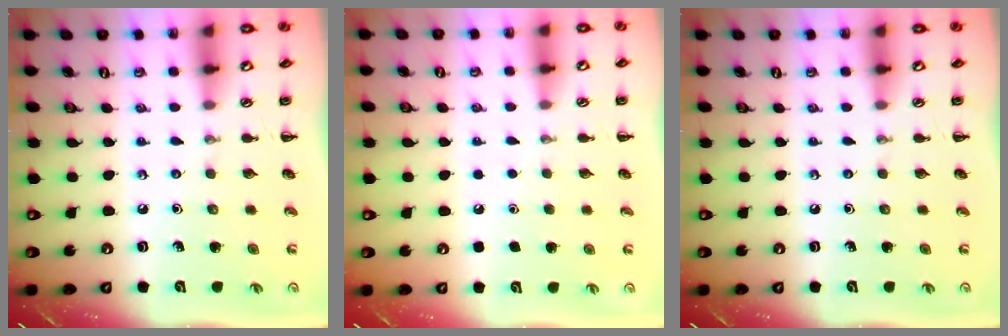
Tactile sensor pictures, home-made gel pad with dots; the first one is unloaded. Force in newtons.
{"total": 1.6, "press": 1.6, "slide": 0.1}
{"total": 0.0}